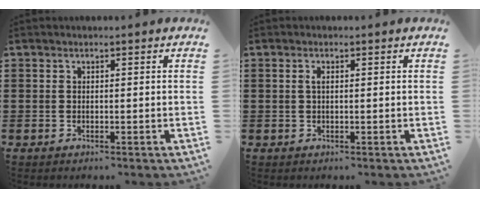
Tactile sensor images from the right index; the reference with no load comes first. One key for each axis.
{"total": 1.0, "fx": 0.2, "fy": 0.4, "fz": 0.9, "tx": -0.019, "ty": 0.002, "tz": 0.002}